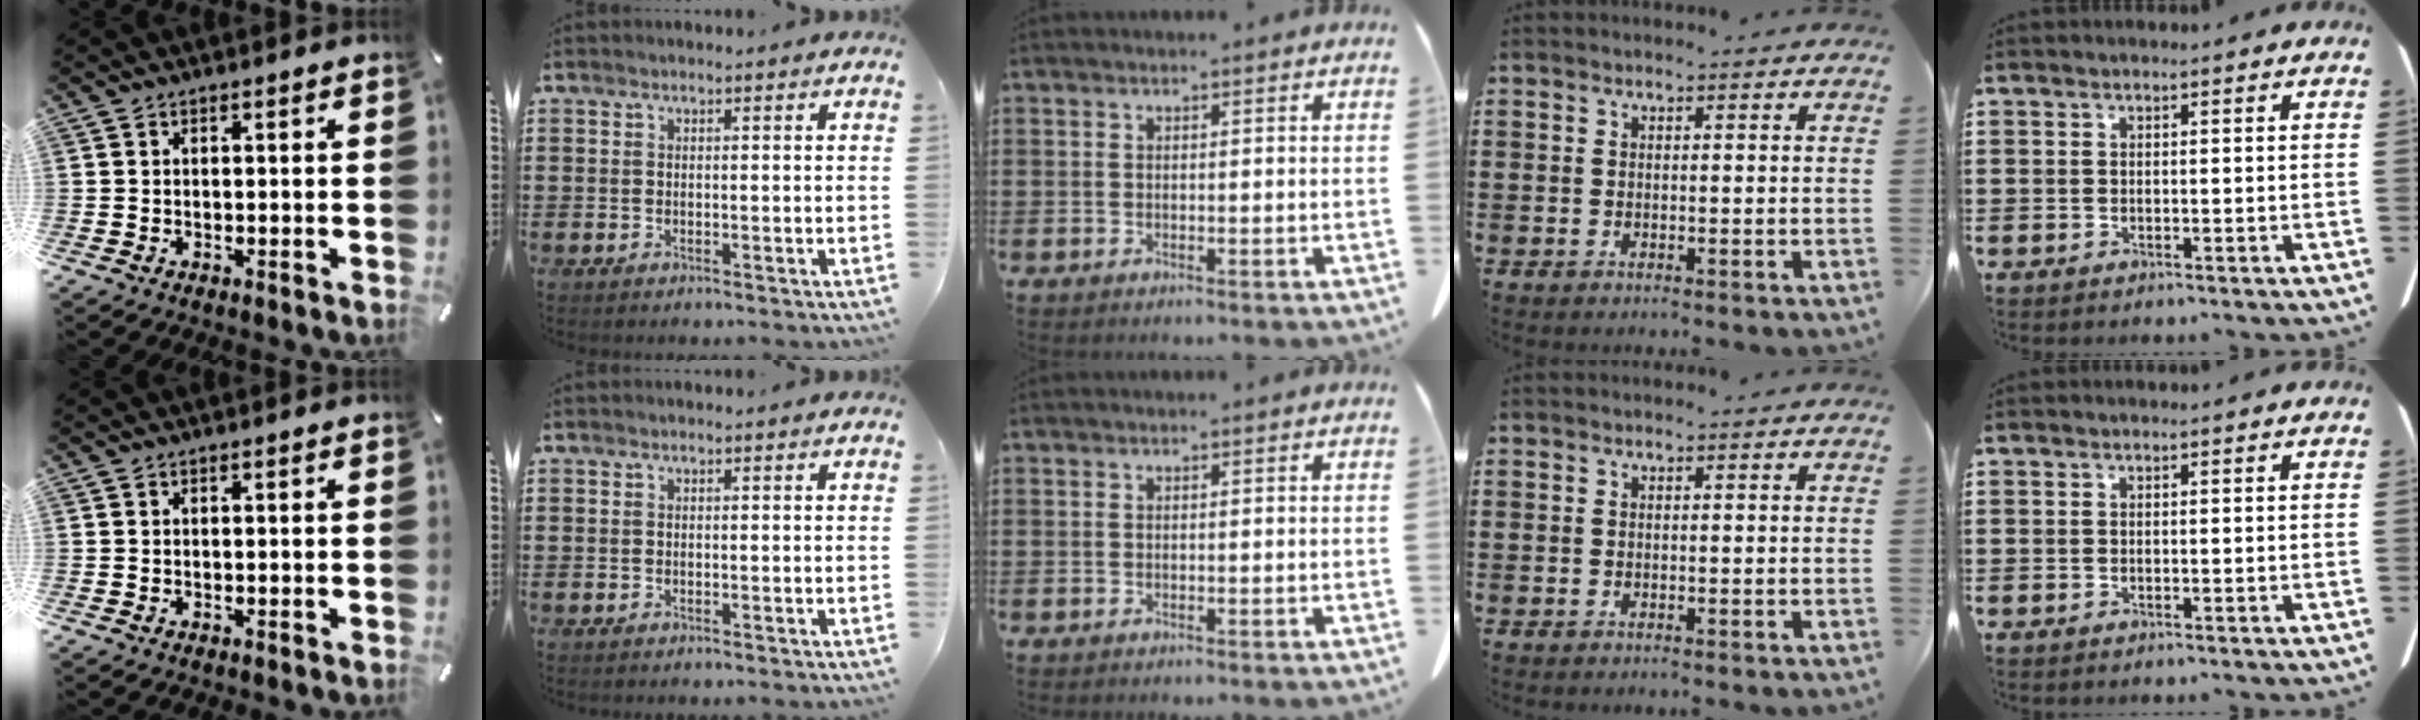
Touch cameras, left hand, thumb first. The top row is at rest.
{}